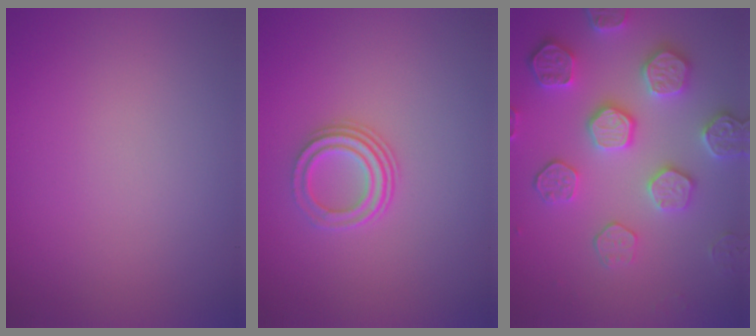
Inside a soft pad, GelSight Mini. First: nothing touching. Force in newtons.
{"total": 2.8, "press": 2.2, "slide": 1.8}
{"total": 5.6, "press": 5.1, "slide": 2.2}